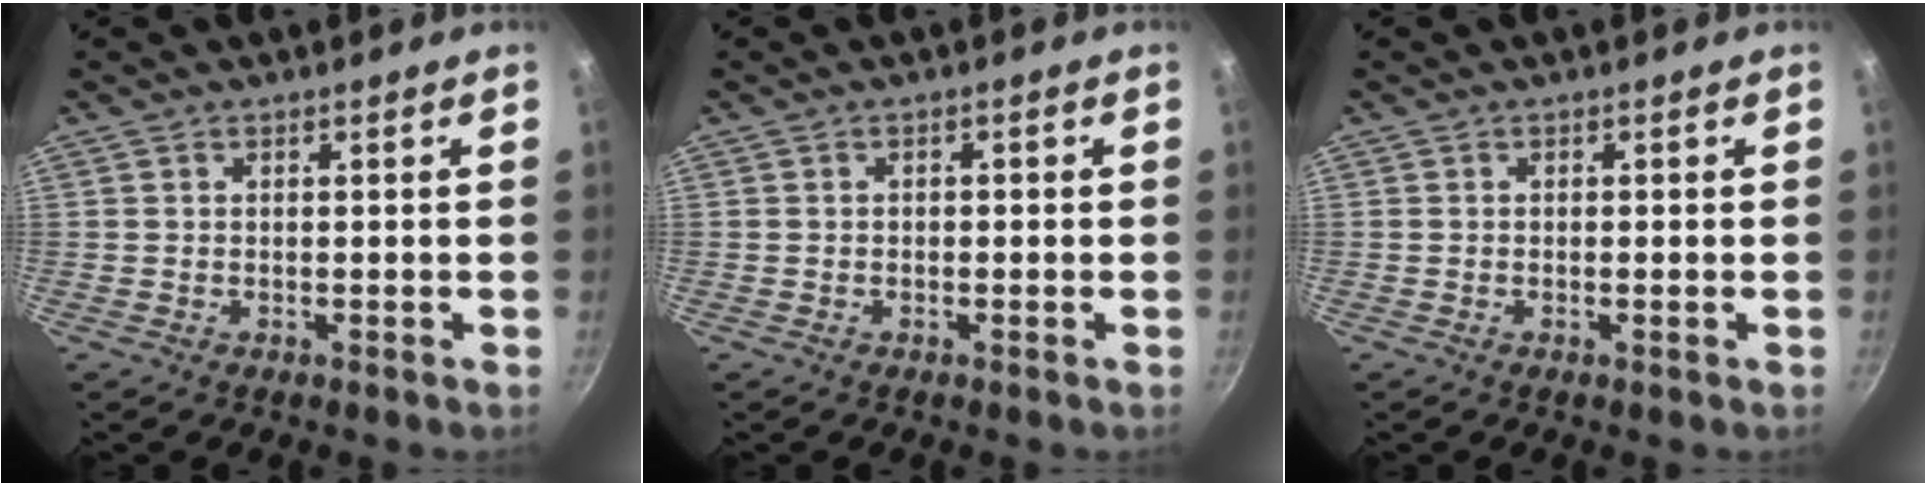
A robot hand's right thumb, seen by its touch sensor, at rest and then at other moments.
{"total": 0.8, "force": [-0.2, 0.6, 0.5], "torque": [-0.009, 0.005, -0.003]}
{"total": 0.6, "force": [-0.2, 0.1, 0.5], "torque": [-0.010, 0.001, -0.004]}